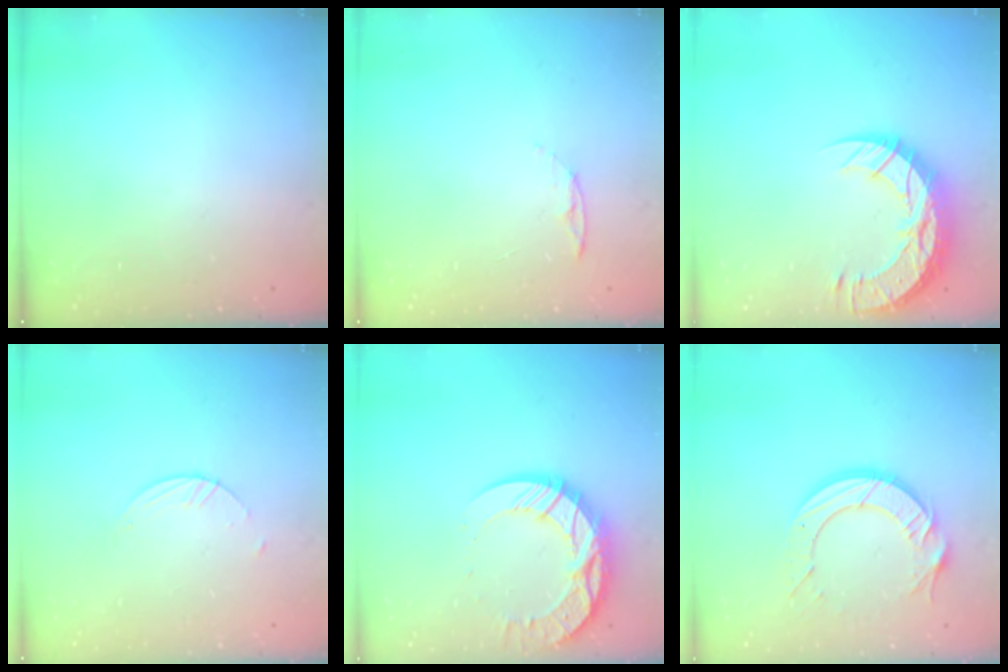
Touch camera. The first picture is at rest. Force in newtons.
{"total": 4.9, "press": 4.9, "slide": 0.6}
{"total": 16.8, "press": 16.7, "slide": 1.1}
{"total": 1.8, "press": 1.8, "slide": 0.1}
{"total": 14.6, "press": 14.5, "slide": 1.1}
{"total": 12.1, "press": 12.1, "slide": 1.0}